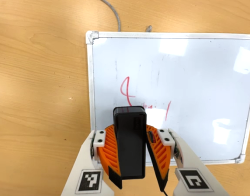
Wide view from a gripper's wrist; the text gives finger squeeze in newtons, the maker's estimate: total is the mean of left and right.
{"total": 9.9, "left": 10.4, "right": 9.4}